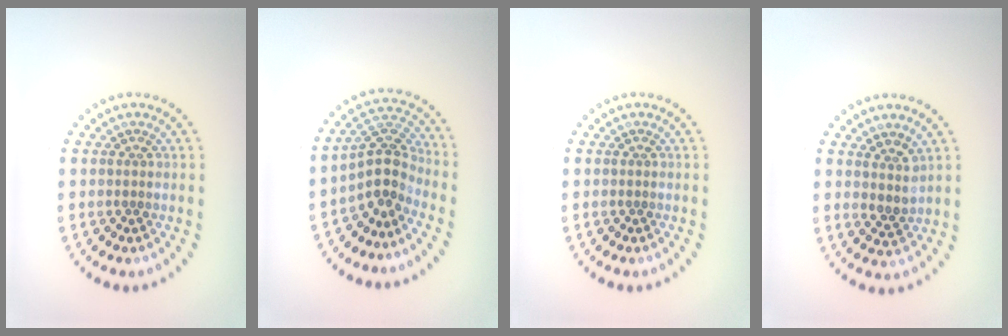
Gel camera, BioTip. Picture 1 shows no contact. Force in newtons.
{"total": 3.6, "press": 2.7, "slide": 2.4}
{"total": 0.0}
{"total": 1.8, "press": 1.4, "slide": 1.2}